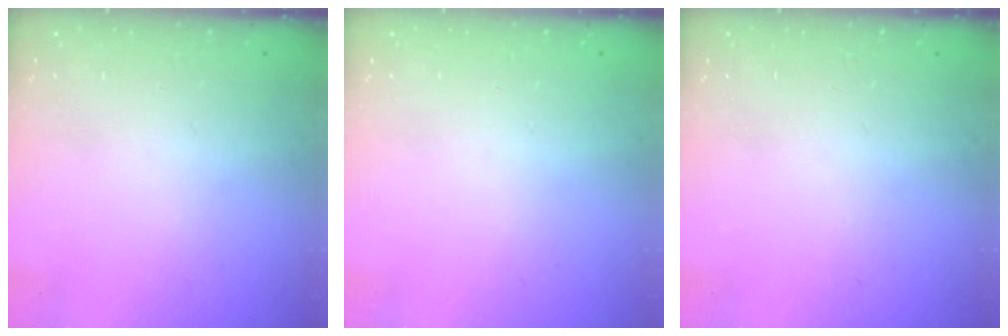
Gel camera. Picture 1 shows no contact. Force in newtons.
{"total": 0.0}
{"total": 0.0}